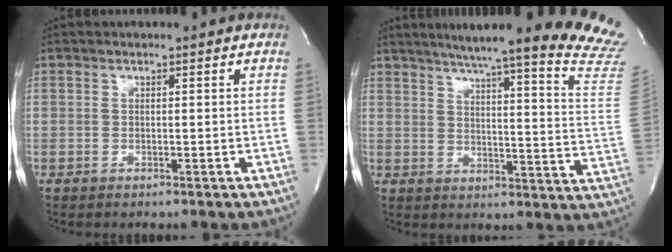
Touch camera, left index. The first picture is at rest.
{"total": 27.2, "force": [23.6, -0.8, 13.5], "torque": [-0.161, -0.102, 0.279]}